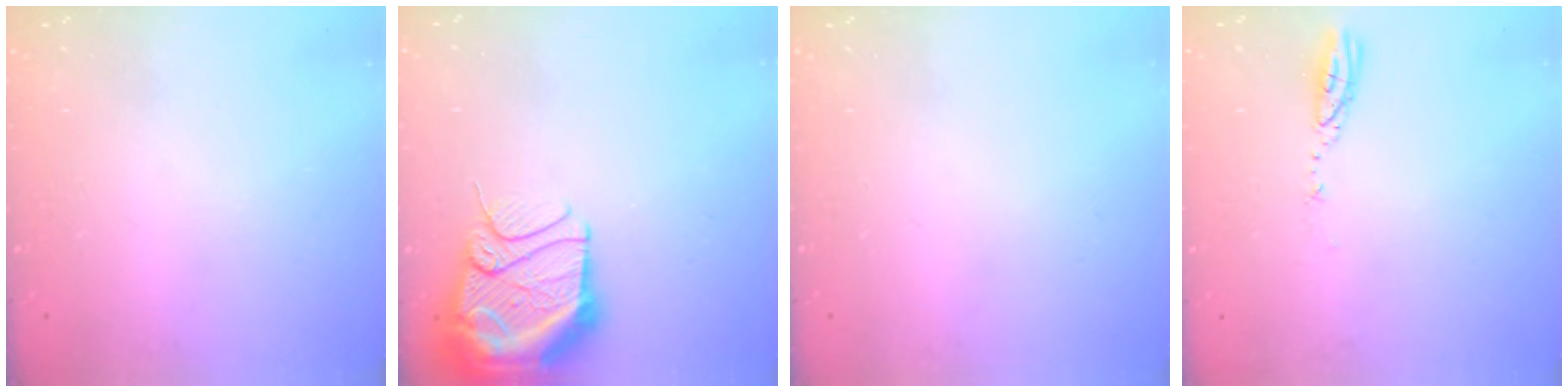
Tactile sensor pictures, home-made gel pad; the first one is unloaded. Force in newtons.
{"total": 17.9, "press": 16.5, "slide": 6.9}
{"total": 0.0}
{"total": 3.7, "press": 3.6, "slide": 0.3}